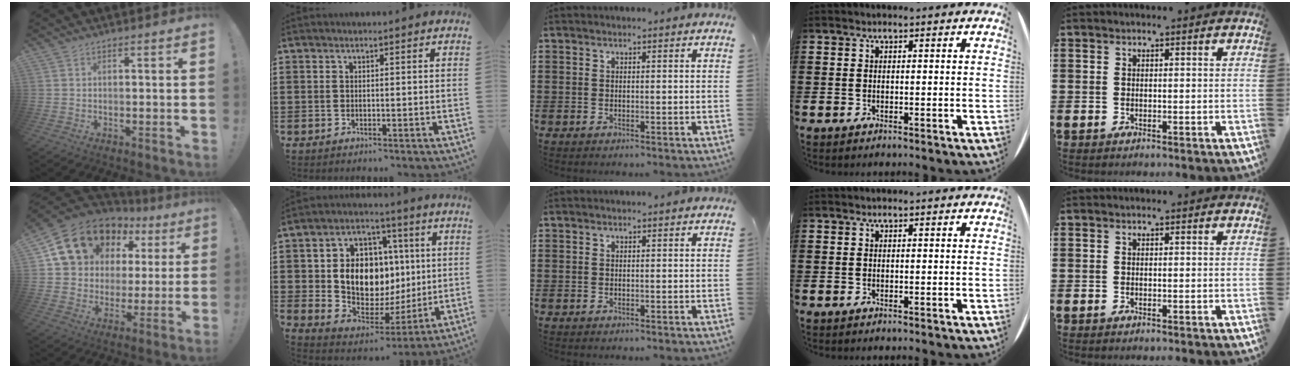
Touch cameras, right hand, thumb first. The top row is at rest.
{"thumb": {"total": 17.6, "force": [10.3, 12.4, 7.2], "torque": [-0.119, -0.060, 0.212]}, "index": {"total": 10.9, "force": [2.2, 8.6, 6.2], "torque": [-0.127, 0.001, 0.045]}}